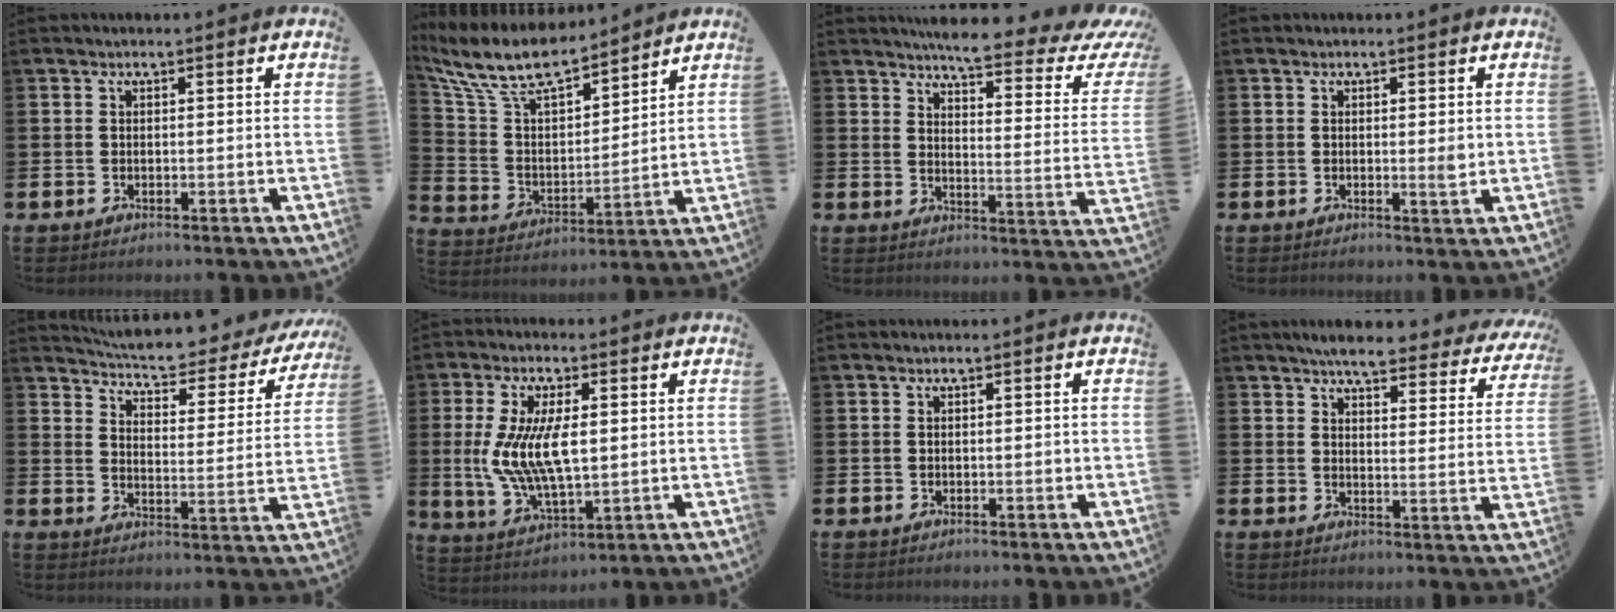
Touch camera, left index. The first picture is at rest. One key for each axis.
{"total": 10.1, "fx": 9.0, "fy": 2.5, "fz": 3.8, "tx": -0.120, "ty": -0.055, "tz": 0.159}
{"total": 5.5, "fx": 4.6, "fy": 0.7, "fz": 2.9, "tx": -0.063, "ty": -0.041, "tz": 0.067}
{"total": 1.3, "fx": 0.0, "fy": 0.3, "fz": 1.3, "tx": -0.011, "ty": -0.005, "tz": -0.003}
{"total": 5.7, "fx": 5.4, "fy": 0.8, "fz": 1.7, "tx": -0.054, "ty": -0.045, "tz": 0.086}
{"total": 8.7, "fx": 1.2, "fy": 4.0, "fz": 7.7, "tx": -0.166, "ty": -0.001, "tz": 0.018}
{"total": 0.0}
{"total": 5.7, "fx": 5.4, "fy": 0.9, "fz": 1.9, "tx": -0.043, "ty": -0.034, "tz": 0.090}